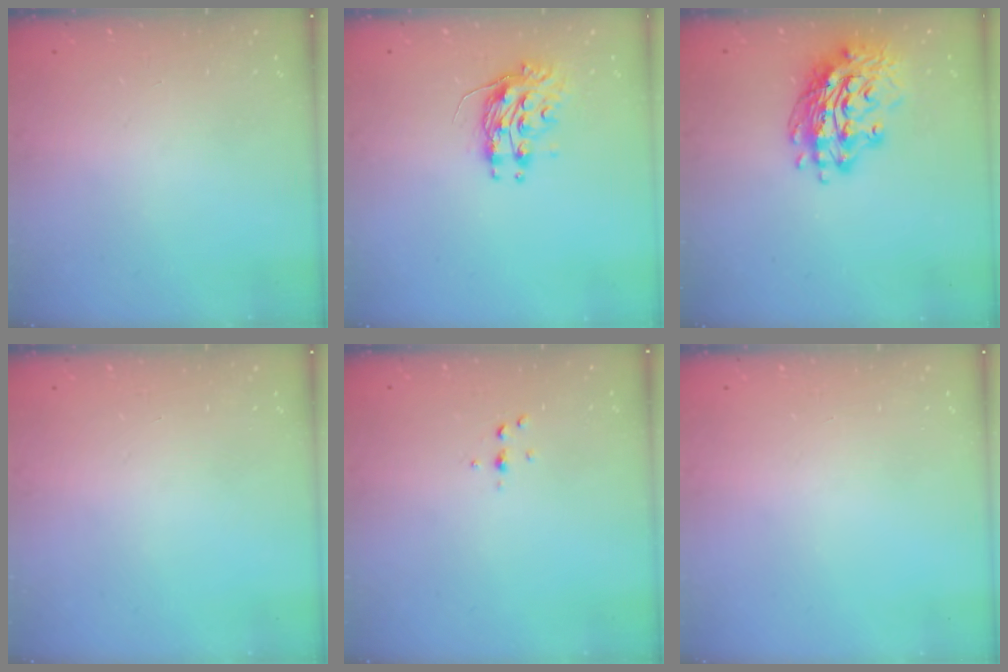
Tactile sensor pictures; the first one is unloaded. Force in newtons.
{"total": 9.2, "press": 9.2, "slide": 0.5}
{"total": 16.1, "press": 16.0, "slide": 1.7}
{"total": 0.0}
{"total": 2.5, "press": 2.4, "slide": 0.2}
{"total": 0.0}